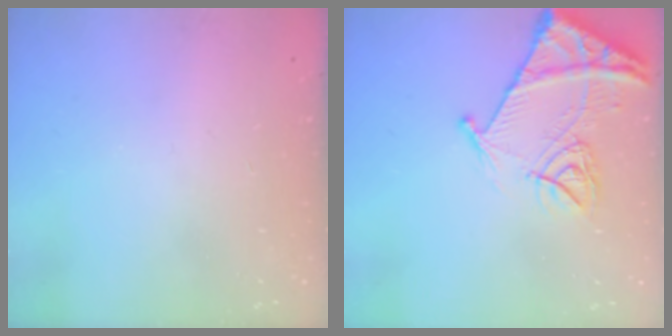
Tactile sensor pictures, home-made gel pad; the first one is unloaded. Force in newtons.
{"total": 13.6, "press": 13.6, "slide": 1.5}